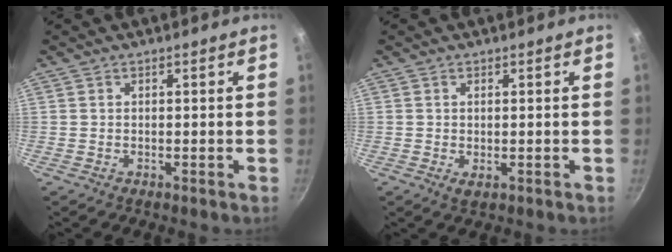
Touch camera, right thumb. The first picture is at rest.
{"total": 1.6, "force": [-0.2, 0.7, 1.5], "torque": [-0.025, -0.006, -0.002]}